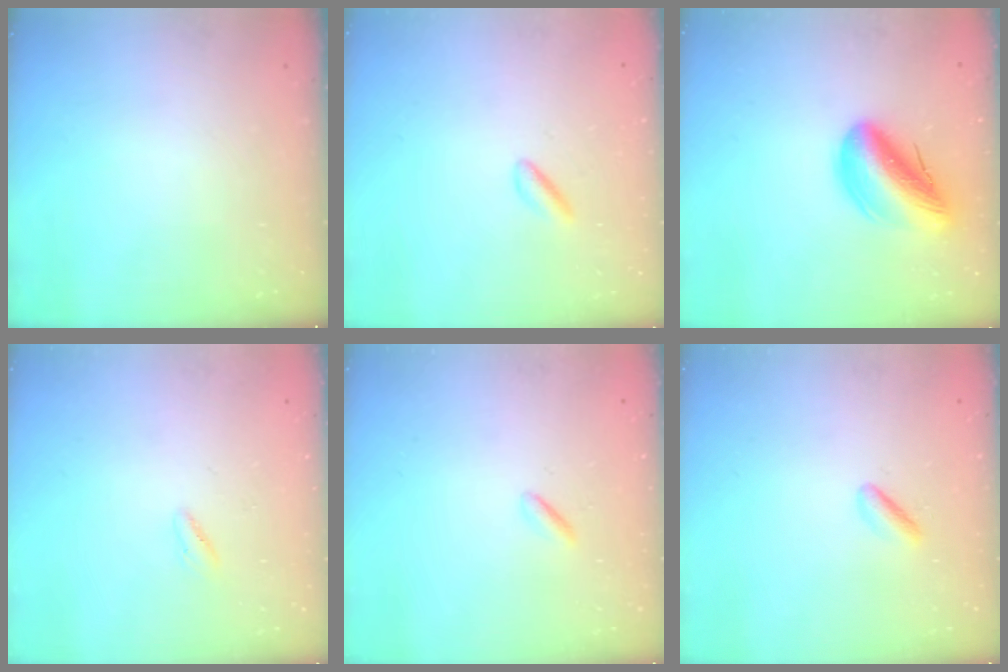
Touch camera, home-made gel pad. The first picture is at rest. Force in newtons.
{"total": 1.8, "press": 1.6, "slide": 0.9}
{"total": 15.5, "press": 14.9, "slide": 4.3}
{"total": 2.3, "press": 2.2, "slide": 0.7}
{"total": 0.0}
{"total": 2.1, "press": 1.9, "slide": 0.9}